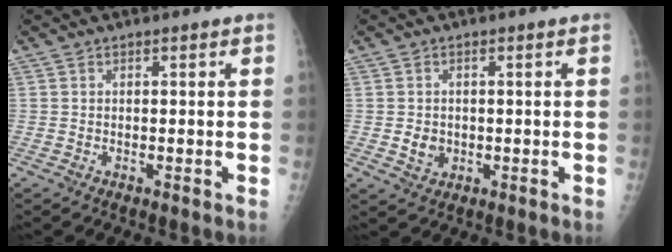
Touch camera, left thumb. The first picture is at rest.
{"total": 3.0, "force": [-0.3, 2.6, 1.5], "torque": [-0.012, 0.001, 0.003]}